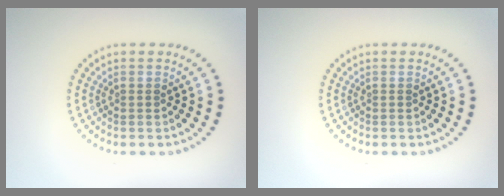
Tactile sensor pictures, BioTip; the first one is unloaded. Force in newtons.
{"total": 0.0}